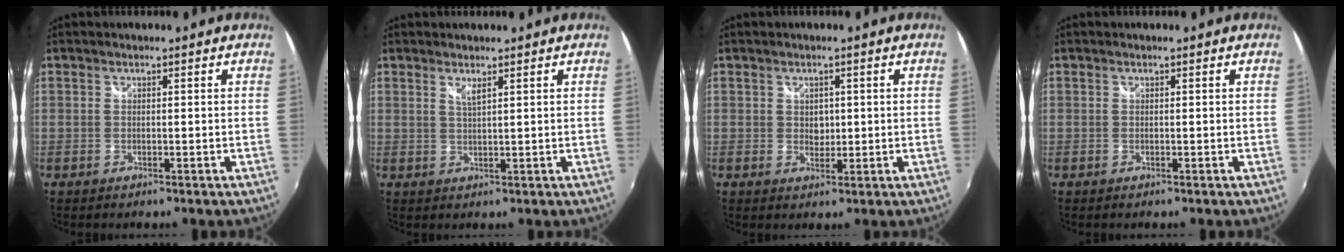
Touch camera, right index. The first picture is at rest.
{"total": 1.7, "force": [1.2, 0.1, 1.1], "torque": [-0.022, -0.003, 0.019]}
{"total": 2.2, "force": [0.3, 1.9, 1.1], "torque": [-0.014, 0.001, 0.005]}
{"total": 0.0}